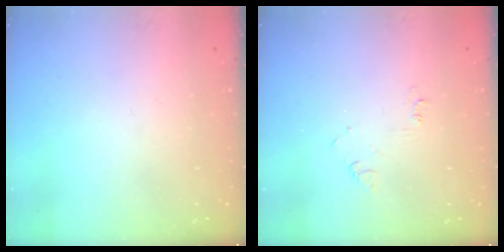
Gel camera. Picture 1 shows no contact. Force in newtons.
{"total": 3.7, "press": 3.7, "slide": 0.4}